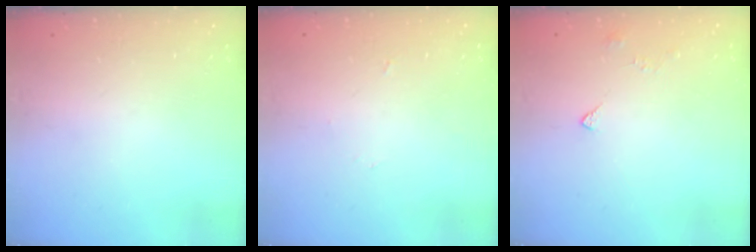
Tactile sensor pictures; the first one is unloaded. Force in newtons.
{"total": 2.5, "press": 2.5, "slide": 0.2}
{"total": 2.6, "press": 2.6, "slide": 0.5}